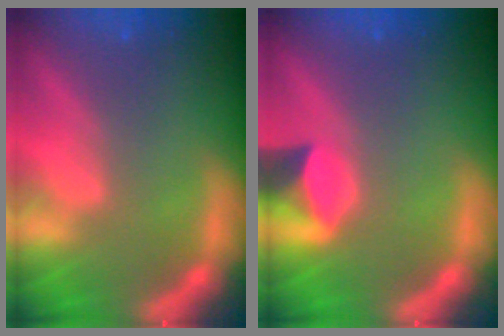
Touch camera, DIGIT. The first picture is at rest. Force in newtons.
{"total": 3.0}